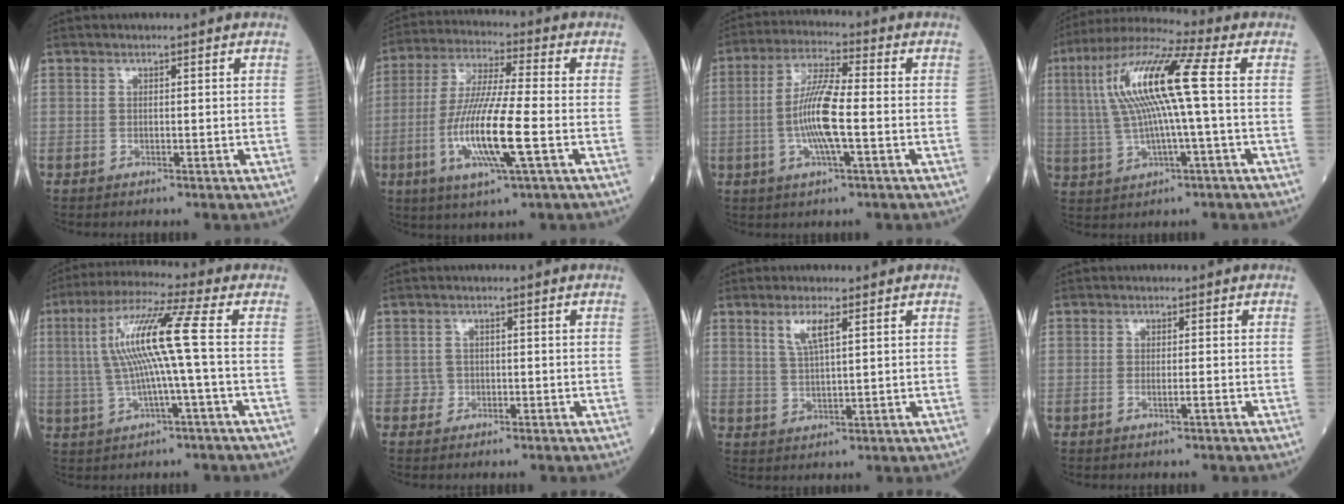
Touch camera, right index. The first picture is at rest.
{"total": 13.6, "force": [-3.6, 0.5, 13.1], "torque": [-0.265, -0.015, -0.072]}
{"total": 9.5, "force": [-1.5, 0.8, 9.3], "torque": [-0.182, -0.001, -0.035]}
{"total": 14.1, "force": [1.9, 0.7, 14.0], "torque": [-0.285, 0.025, 0.032]}
{"total": 11.3, "force": [0.7, -0.9, 11.2], "torque": [-0.221, 0.019, 0.011]}
{"total": 1.2, "force": [-0.5, 1.1, -0.1], "torque": [0.007, 0.008, -0.013]}
{"total": 4.0, "force": [2.0, 0.5, 3.4], "torque": [-0.073, 0.000, 0.042]}
{"total": 0.9, "force": [-0.5, -0.1, 0.8], "torque": [-0.017, 0.000, -0.008]}